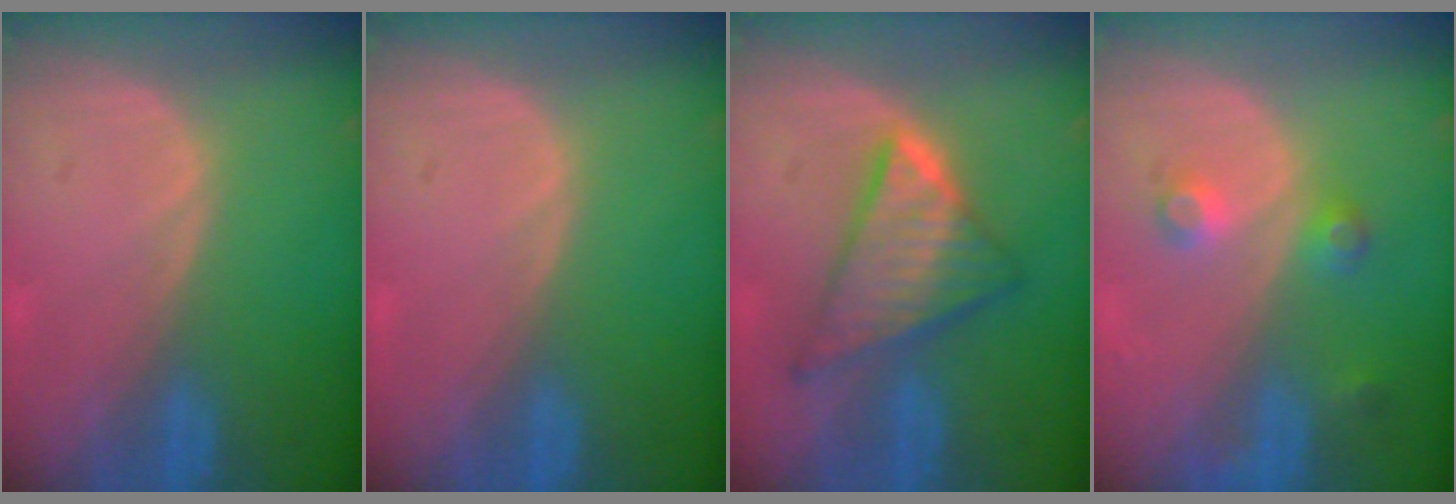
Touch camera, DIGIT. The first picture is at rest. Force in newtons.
{"total": 0.0}
{"total": 8.2, "press": 8.1, "slide": 0.5}
{"total": 3.9, "press": 3.6, "slide": 1.5}